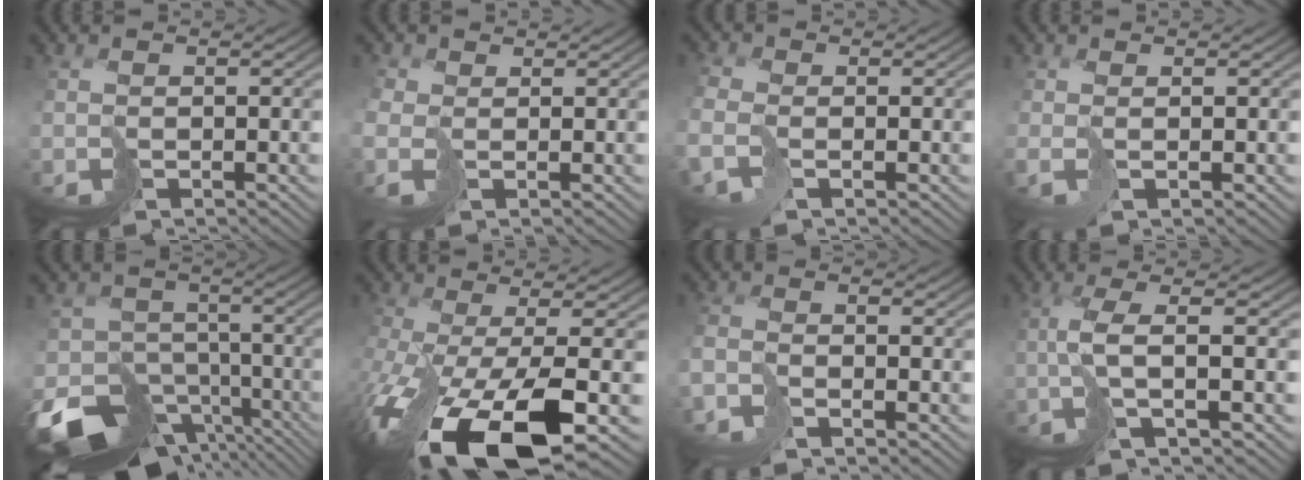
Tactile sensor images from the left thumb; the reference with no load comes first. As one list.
[{"total": 2.7, "force": [0.1, 1.9, 1.9], "torque": [-0.068, 0.000, -0.003]}, {"total": 4.1, "force": [-1.4, 2.4, 3.0], "torque": [-0.091, -0.013, -0.037]}, {"total": 1.8, "force": [-0.1, 0.4, 1.7], "torque": [-0.044, -0.003, -0.005]}, {"total": 15.0, "force": [-9.2, 10.2, 6.2], "torque": [-0.144, -0.060, -0.117]}, {"total": 15.8, "force": [-7.1, 5.2, 13.2], "torque": [-0.293, -0.047, -0.105]}, {"total": 3.3, "force": [-2.2, 1.0, 2.2], "torque": [-0.058, -0.008, -0.057]}, {"total": 5.8, "force": [-0.6, 1.3, 5.6], "torque": [-0.105, 0.012, -0.026]}]